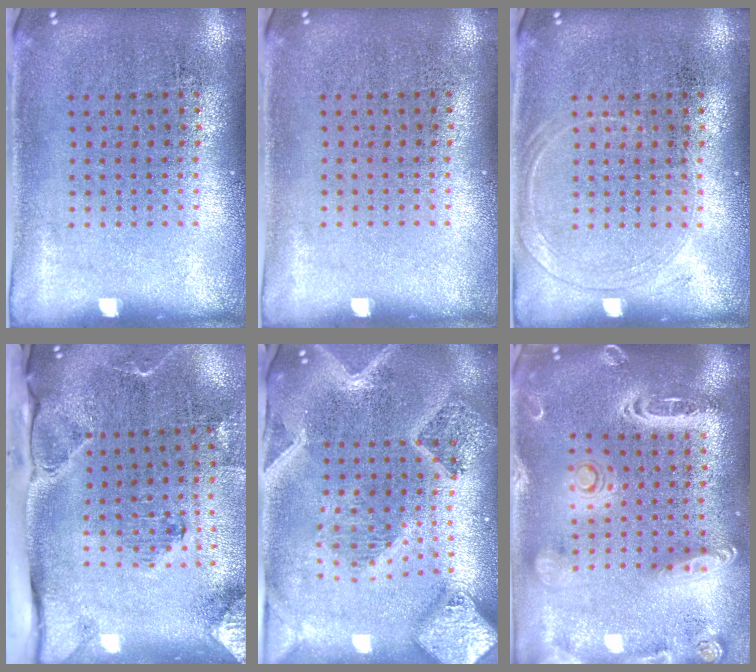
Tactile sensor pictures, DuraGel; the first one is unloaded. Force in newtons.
{"total": 0.0}
{"total": 1.2, "press": 1.1, "slide": 0.3}
{"total": 3.1, "press": 2.3, "slide": 2.1}
{"total": 3.5, "press": 2.9, "slide": 2.0}
{"total": 2.6, "press": 2.3, "slide": 1.2}